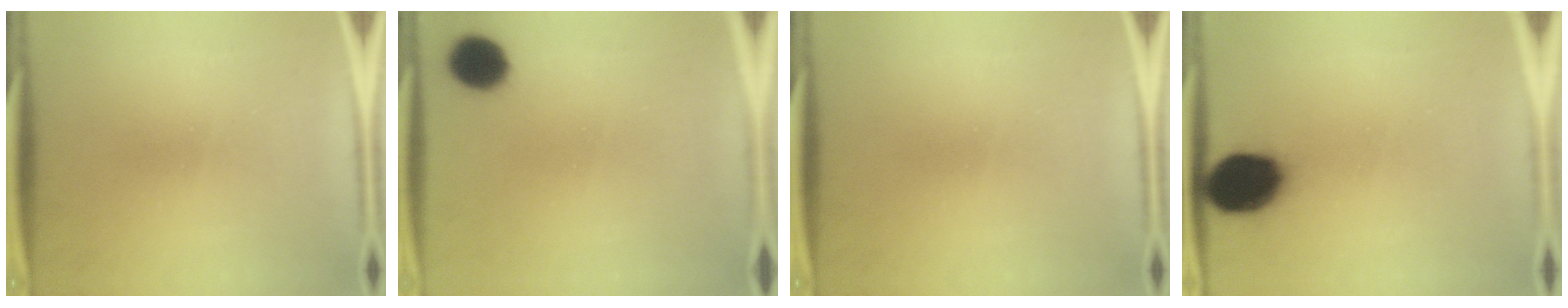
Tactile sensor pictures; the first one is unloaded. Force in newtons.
{"total": 9.5}
{"total": 0.0}
{"total": 13.5}